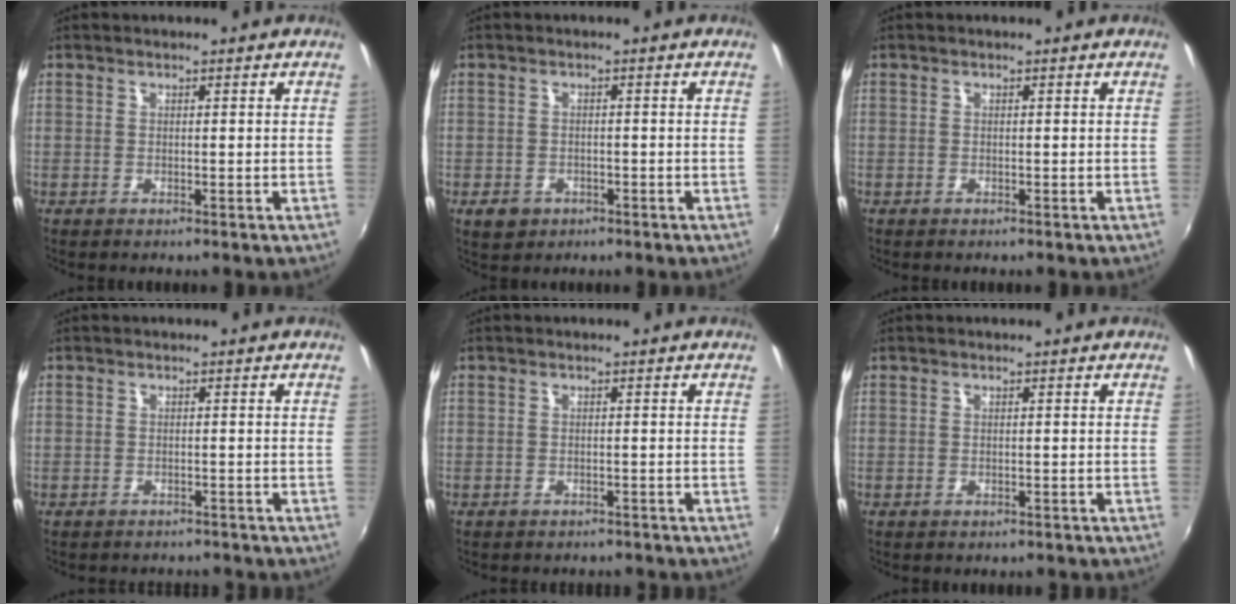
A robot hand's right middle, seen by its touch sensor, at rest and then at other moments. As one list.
[{"total": 3.5, "force": [-1.8, 2.6, 1.6], "torque": [-0.038, 0.000, -0.024]}, {"total": 0.6, "force": [-0.4, 0.5, 0.0], "torque": [-0.001, 0.002, -0.006]}, {"total": 4.1, "force": [-3.6, 1.8, 0.8], "torque": [-0.020, 0.004, -0.047]}, {"total": 3.7, "force": [-3.1, 1.8, 0.8], "torque": [-0.016, 0.005, -0.038]}, {"total": 1.9, "force": [-1.7, 0.8, 0.5], "torque": [-0.011, -0.003, -0.018]}]